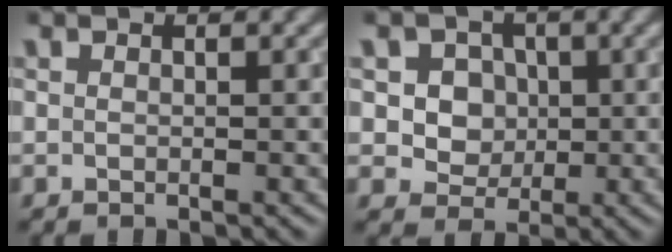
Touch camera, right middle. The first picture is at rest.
{"total": 5.2, "force": [1.2, 4.5, 2.3], "torque": [-0.030, 0.010, 0.015]}